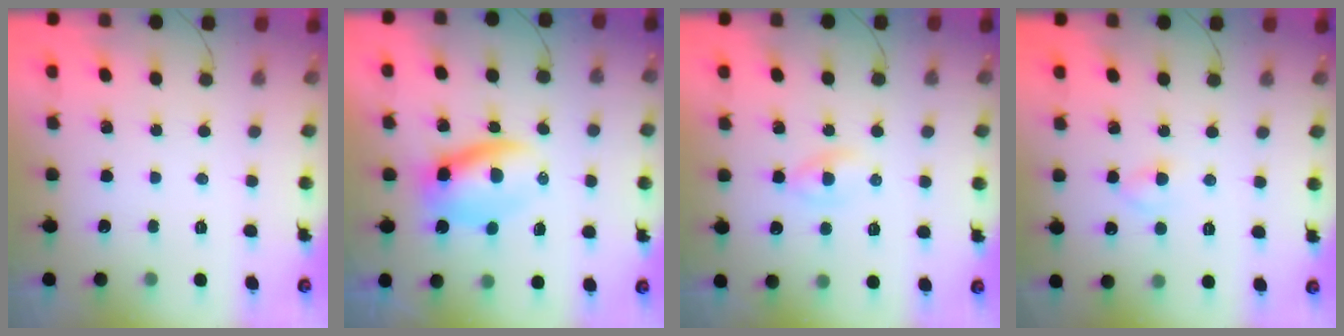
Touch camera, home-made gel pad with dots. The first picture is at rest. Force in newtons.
{"total": 7.3, "press": 7.1, "slide": 1.6}
{"total": 2.4, "press": 2.2, "slide": 0.9}
{"total": 3.0, "press": 2.8, "slide": 1.2}